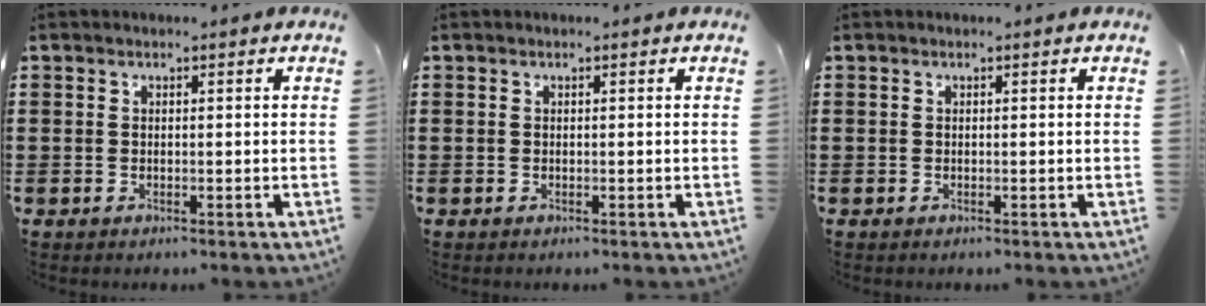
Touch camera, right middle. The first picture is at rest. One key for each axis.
{"total": 0.0}
{"total": 0.0}